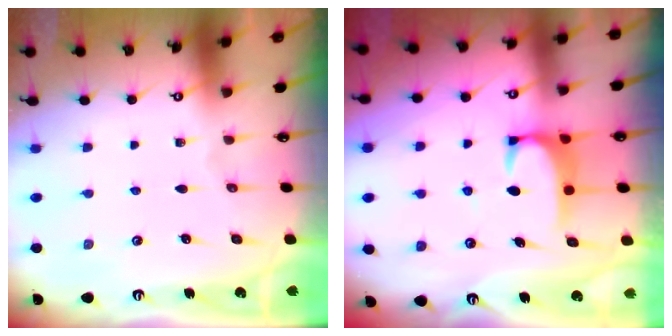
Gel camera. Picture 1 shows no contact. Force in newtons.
{"total": 2.5, "press": 2.4, "slide": 0.7}